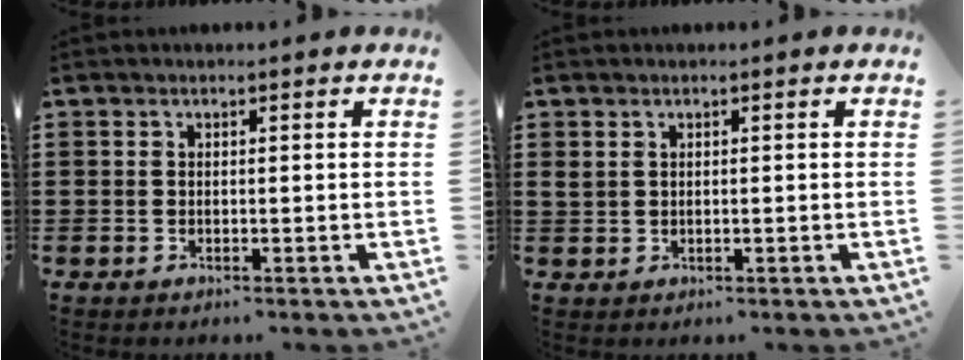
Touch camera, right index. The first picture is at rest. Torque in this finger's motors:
{"motor_torque": [-0.25, 0.33, 0.04, 0.01]}